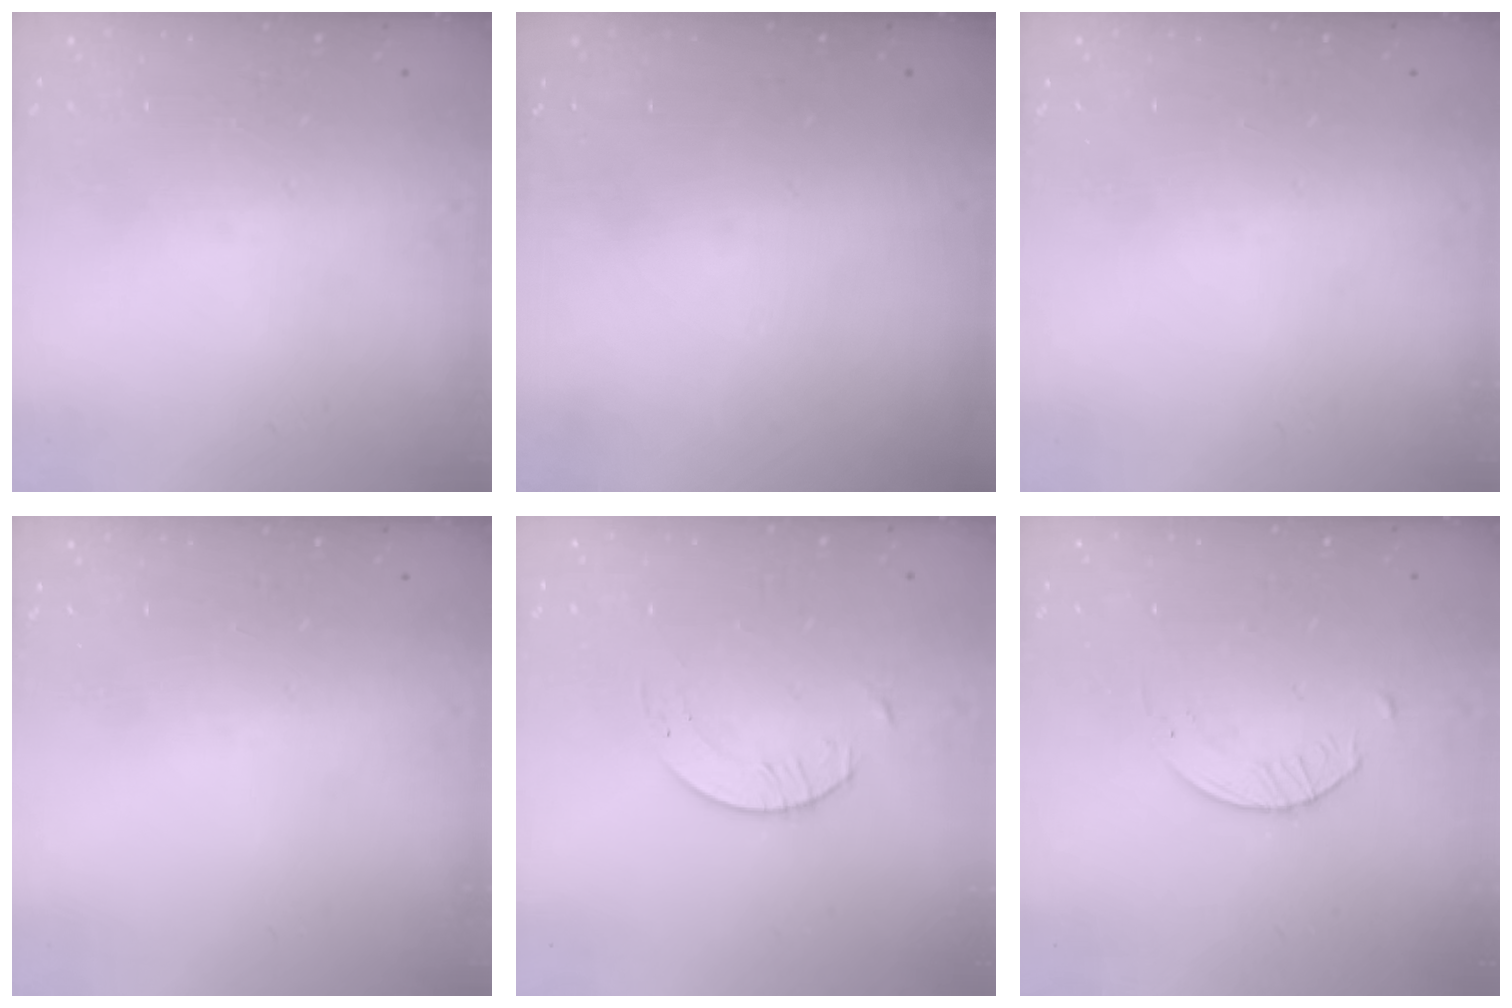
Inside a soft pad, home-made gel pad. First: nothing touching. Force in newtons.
{"total": 0.0}
{"total": 0.0}
{"total": 0.0}
{"total": 1.7, "press": 1.7, "slide": 0.2}
{"total": 2.8, "press": 2.7, "slide": 0.3}